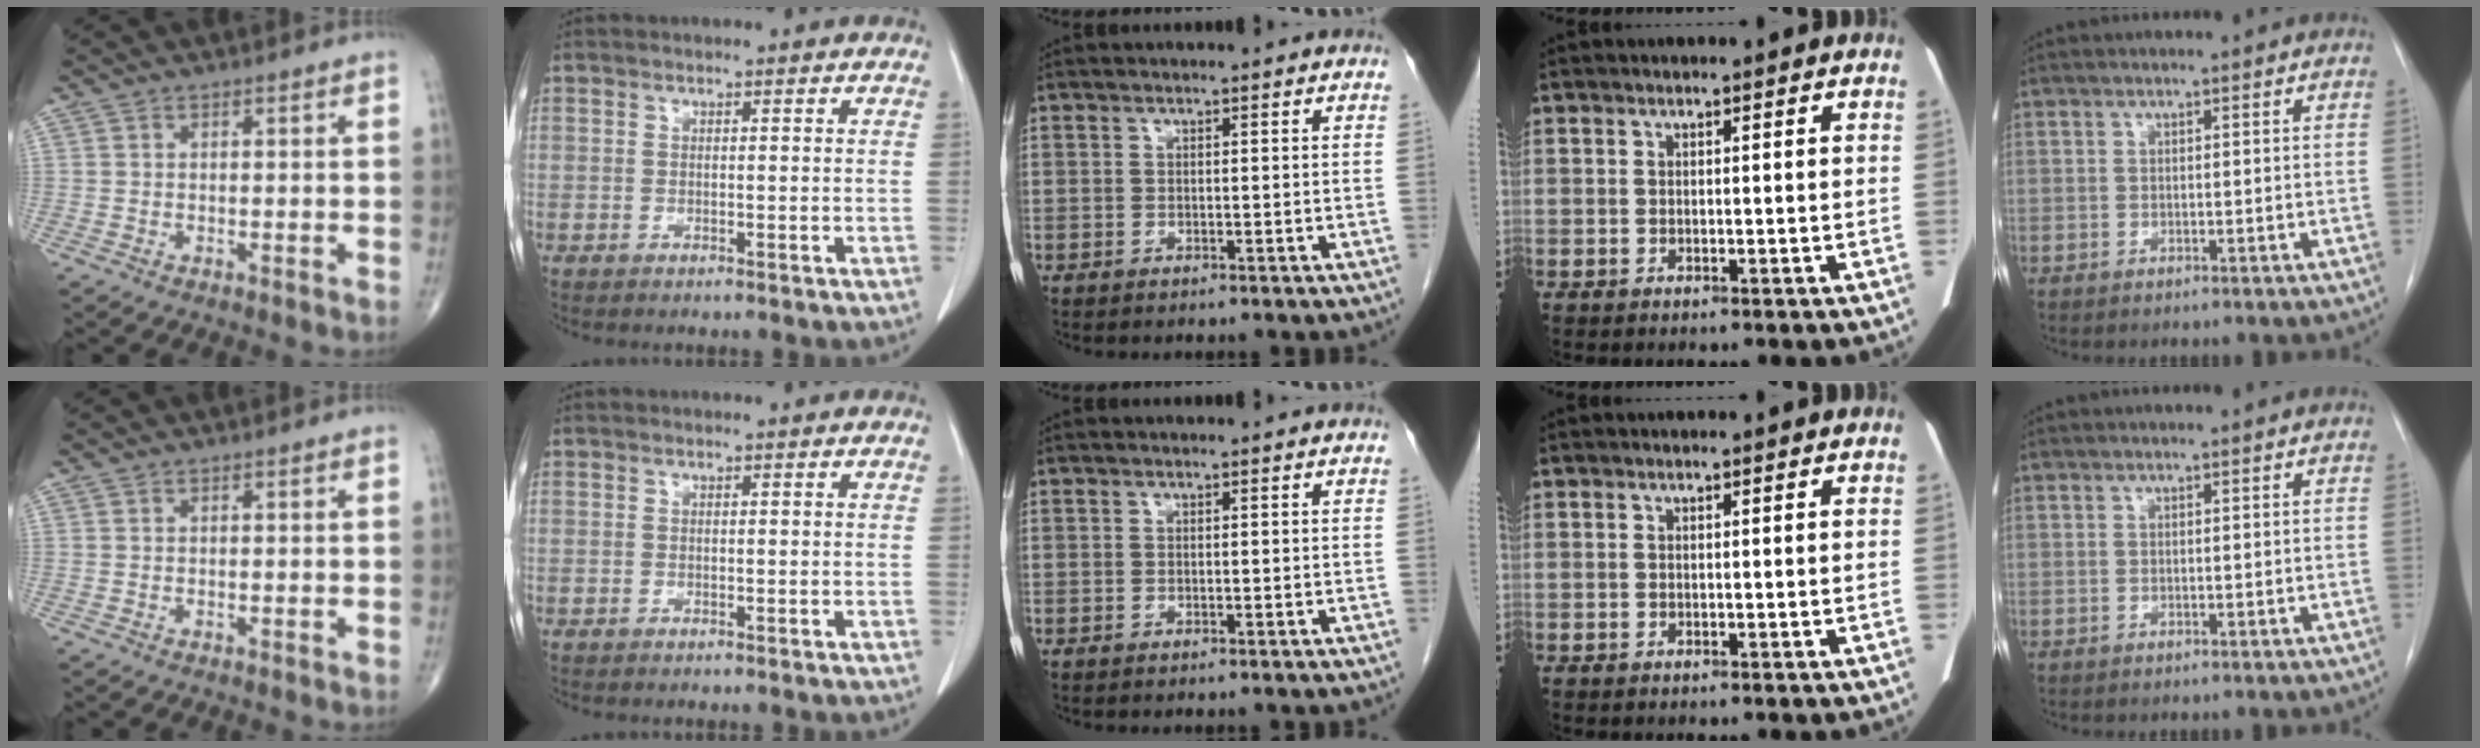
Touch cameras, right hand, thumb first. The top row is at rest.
{}